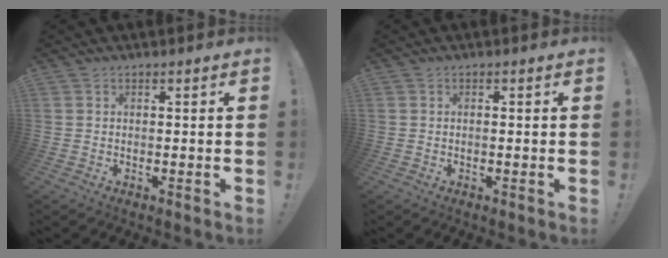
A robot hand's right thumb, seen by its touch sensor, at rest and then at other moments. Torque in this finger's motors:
{"motor_torque": [-0.23, -0.08, -0.20, 0.07, 0.05]}